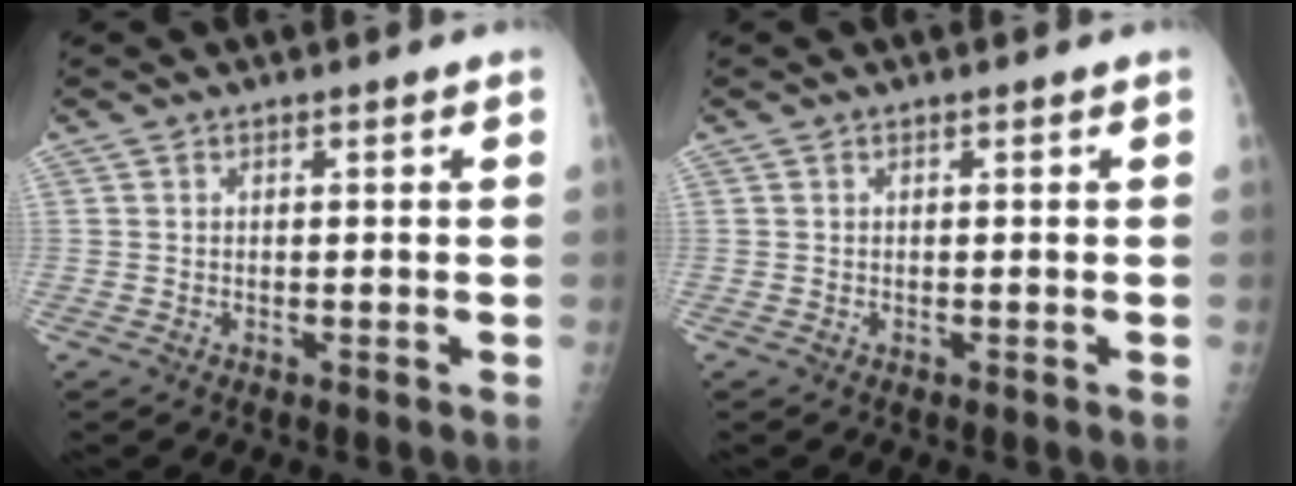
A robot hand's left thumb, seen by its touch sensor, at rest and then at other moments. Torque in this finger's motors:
{"motor_torque": [0.00, 0.00, -0.02, -0.02, 0.00]}